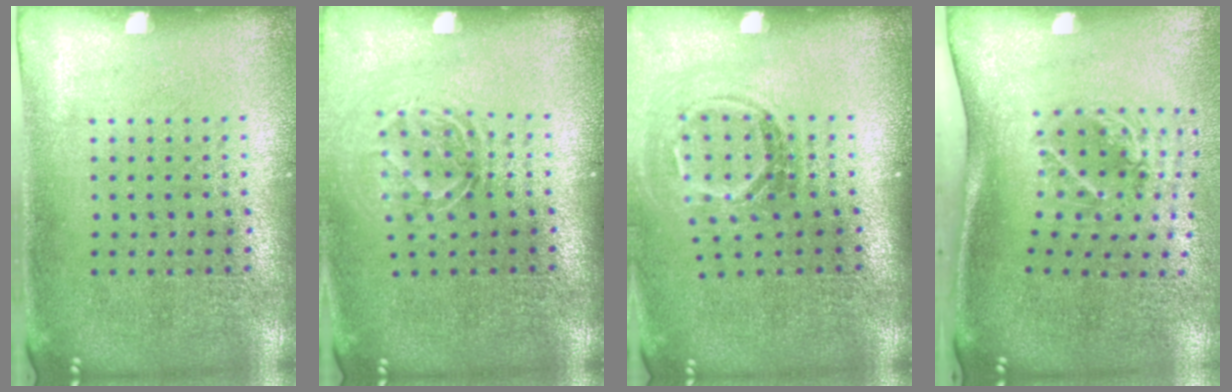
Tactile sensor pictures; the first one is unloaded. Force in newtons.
{"total": 1.5, "press": 1.1, "slide": 1.0}
{"total": 1.7, "press": 1.2, "slide": 1.3}
{"total": 2.1, "press": 1.3, "slide": 1.6}